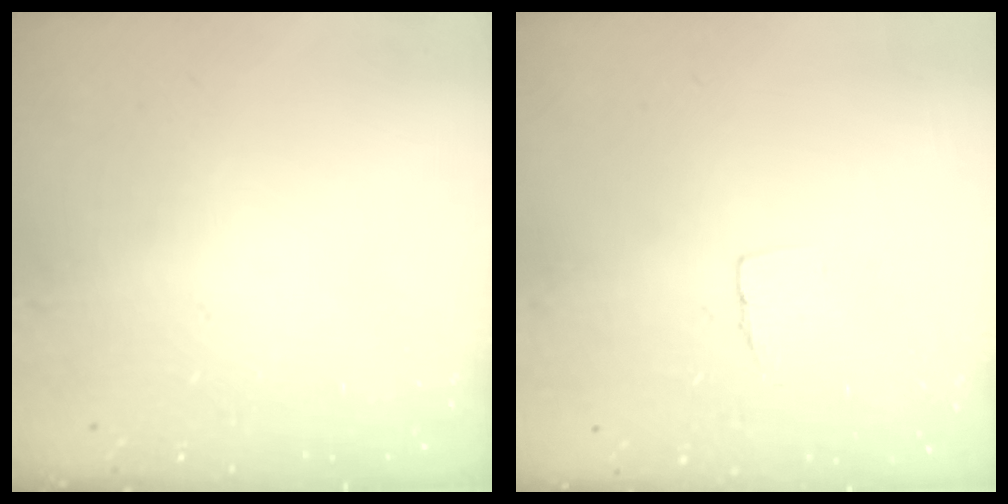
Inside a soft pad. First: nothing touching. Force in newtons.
{"total": 3.9, "press": 3.9, "slide": 0.3}